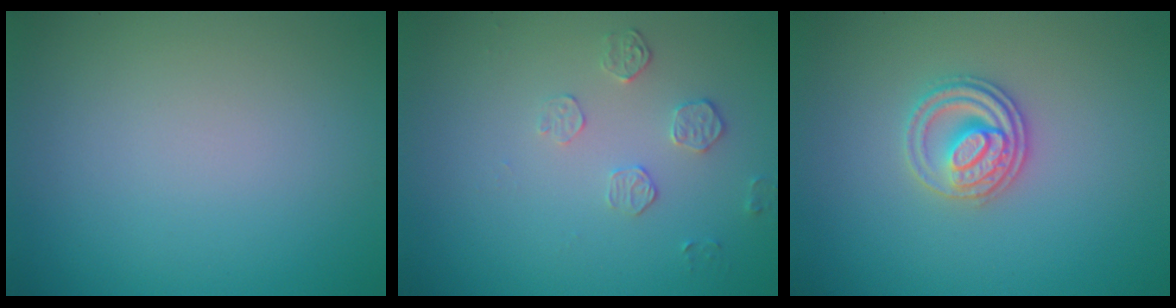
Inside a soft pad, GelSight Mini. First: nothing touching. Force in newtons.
{"total": 1.7, "press": 1.0, "slide": 1.4}
{"total": 2.8, "press": 2.6, "slide": 1.0}